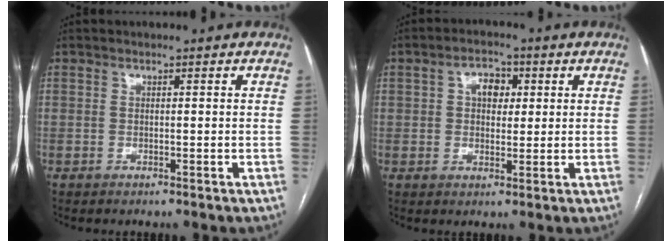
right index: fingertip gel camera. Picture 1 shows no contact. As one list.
[{"total": 4.8, "force": [1.1, 3.2, 3.3], "torque": [-0.057, 0.019, 0.021]}]